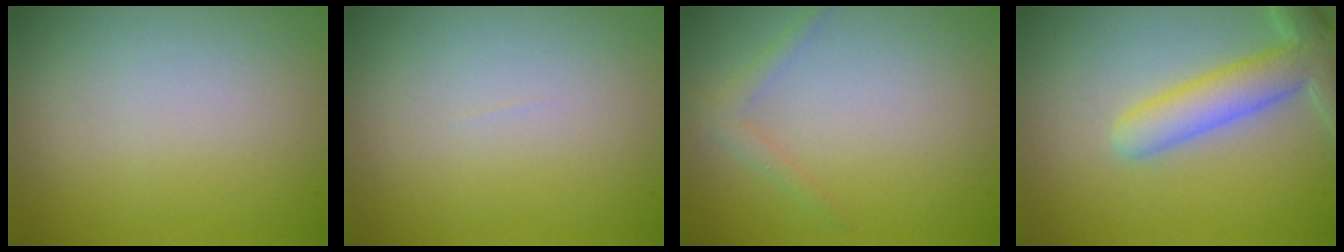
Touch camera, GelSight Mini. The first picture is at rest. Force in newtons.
{"total": 0.0}
{"total": 1.2, "press": 1.2, "slide": 0.1}
{"total": 5.4, "press": 5.4, "slide": 0.4}